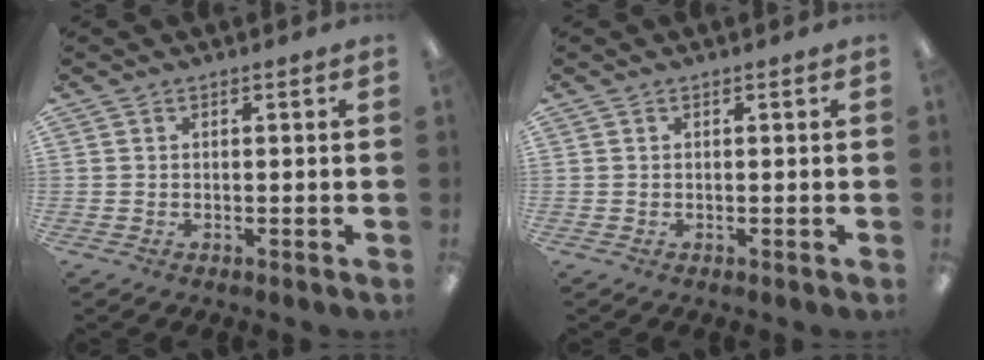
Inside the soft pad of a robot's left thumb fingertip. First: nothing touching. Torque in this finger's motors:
{"motor_torque": [0.00, 0.00, 0.02, -0.02, 0.00]}